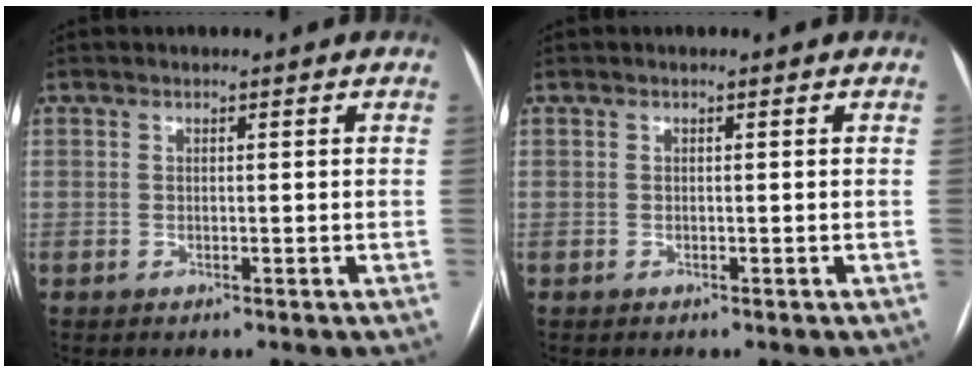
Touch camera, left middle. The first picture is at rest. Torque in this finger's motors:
{"motor_torque": [0.00, 0.00, -0.05, 0.00]}